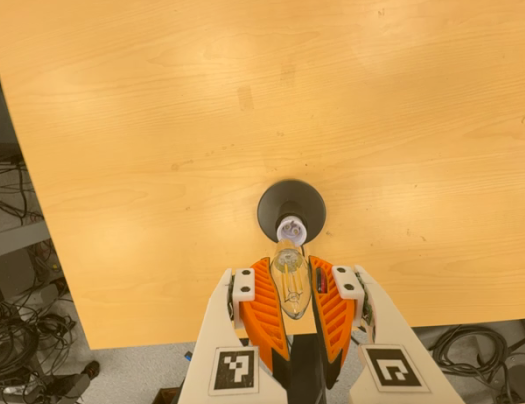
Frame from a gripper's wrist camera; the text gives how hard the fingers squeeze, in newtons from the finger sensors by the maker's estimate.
{"total": 19.6, "left": 24.9, "right": 14.2}